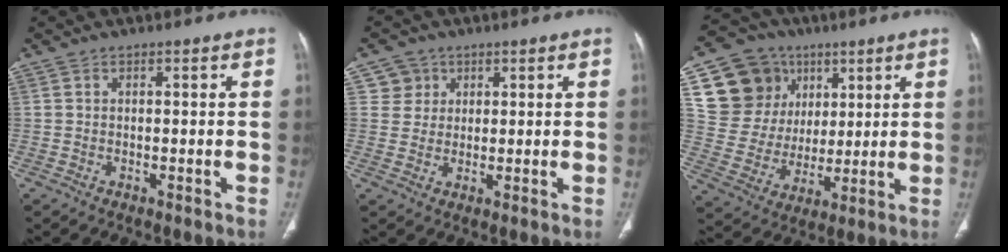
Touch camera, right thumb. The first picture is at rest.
{"total": 4.0, "force": [1.7, 3.6, 0.0], "torque": [0.026, -0.004, 0.025]}
{"total": 17.2, "force": [7.0, 14.5, 6.1], "torque": [-0.073, -0.001, 0.141]}